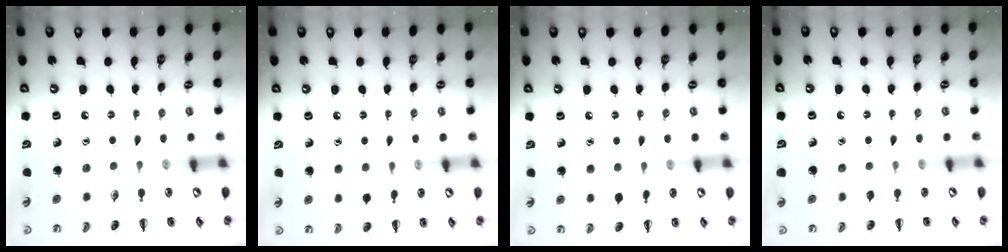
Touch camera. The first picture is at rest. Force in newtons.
{"total": 4.0, "press": 3.7, "slide": 1.6}
{"total": 4.6, "press": 4.4, "slide": 1.5}
{"total": 0.0}